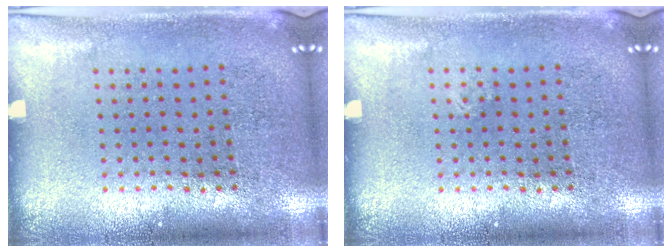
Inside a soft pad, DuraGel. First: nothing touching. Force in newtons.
{"total": 0.0}